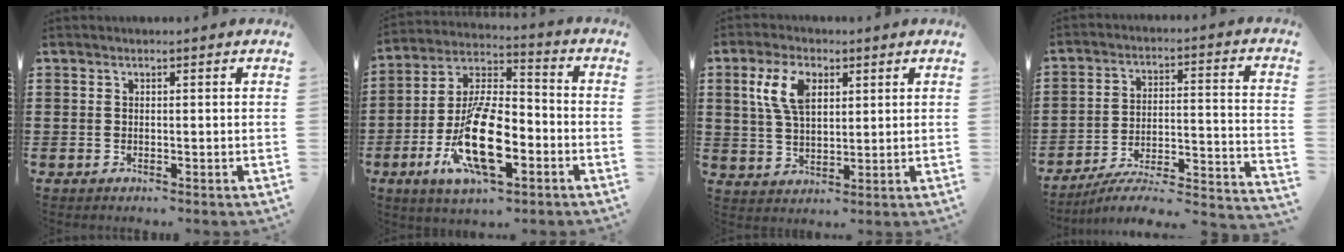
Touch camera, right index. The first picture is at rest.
{"total": 14.5, "force": [-5.6, 5.9, 11.9], "torque": [-0.256, 0.000, -0.106]}
{"total": 7.3, "force": [2.8, 3.9, 5.4], "torque": [-0.120, 0.014, 0.049]}
{"total": 4.6, "force": [-3.8, 0.7, 2.5], "torque": [-0.047, -0.018, -0.078]}